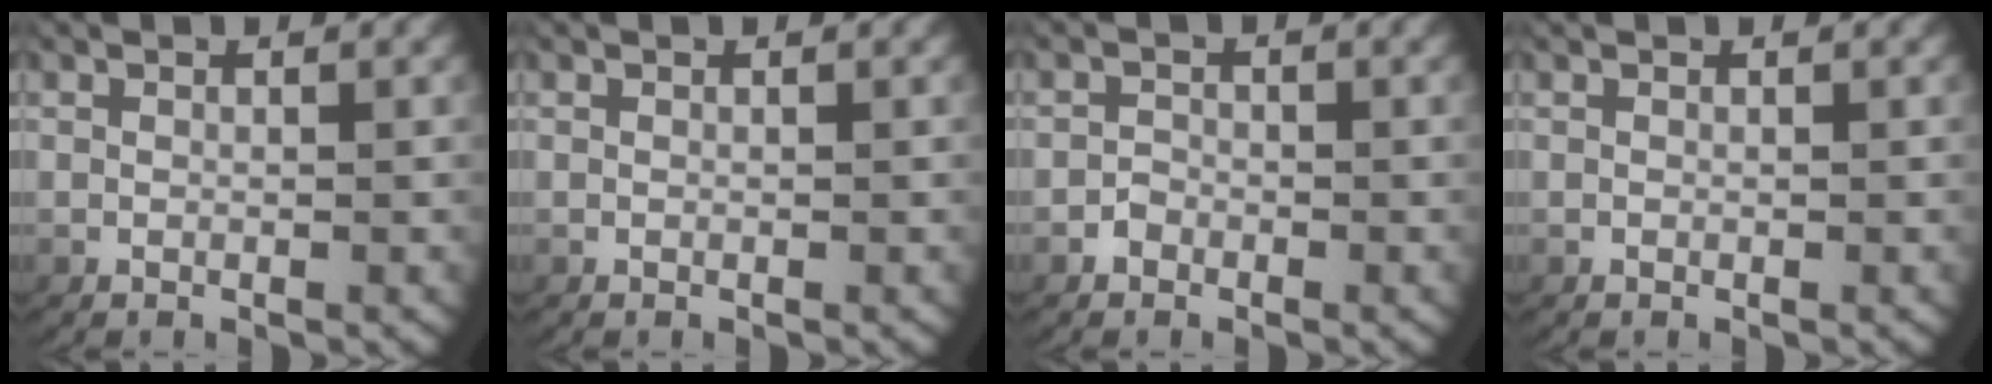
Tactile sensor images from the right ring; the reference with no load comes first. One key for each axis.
{"total": 0.0}
{"total": 0.9, "fx": -0.7, "fy": 0.6, "fz": 0.0, "tx": -0.004, "ty": -0.006, "tz": -0.012}
{"total": 0.0}